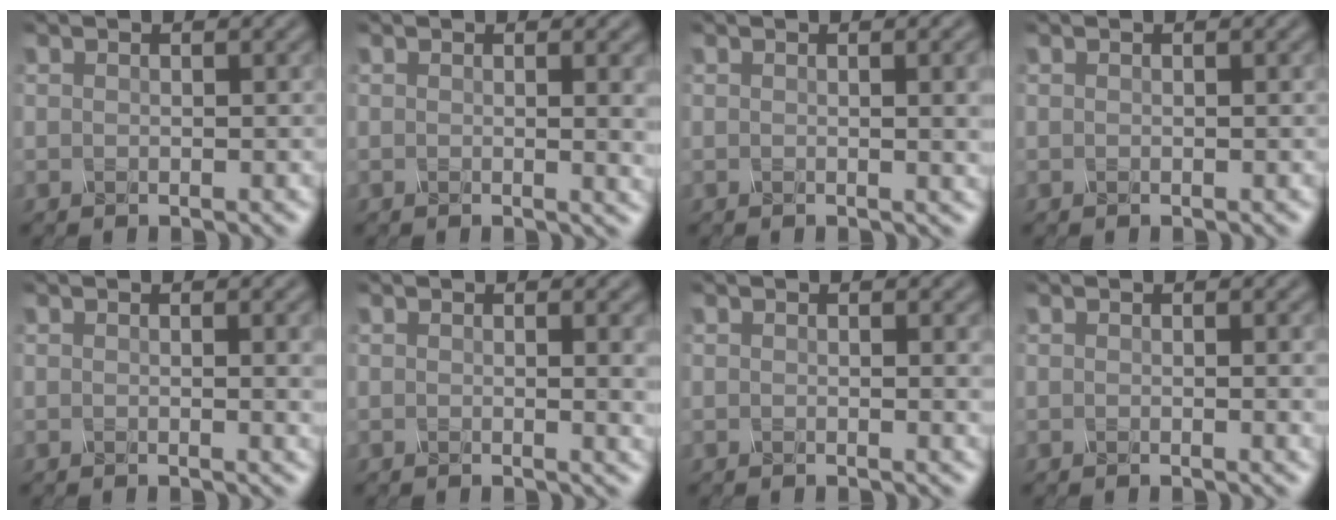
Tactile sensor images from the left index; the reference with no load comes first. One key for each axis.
{"total": 3.3, "fx": 0.3, "fy": 1.2, "fz": 3.1, "tx": -0.023, "ty": 0.001, "tz": 0.002}
{"total": 4.0, "fx": 0.3, "fy": 1.5, "fz": 3.7, "tx": -0.029, "ty": 0.006, "tz": 0.003}
{"total": 0.0}
{"total": 2.4, "fx": 0.2, "fy": 0.7, "fz": 2.3, "tx": -0.020, "ty": 0.000, "tz": -0.001}
{"total": 2.9, "fx": 0.3, "fy": 1.0, "fz": 2.7, "tx": -0.023, "ty": 0.000, "tz": 0.000}
{"total": 1.4, "fx": 0.1, "fy": 0.4, "fz": 1.3, "tx": -0.011, "ty": 0.000, "tz": -0.002}
{"total": 1.6, "fx": 0.0, "fy": 0.5, "fz": 1.5, "tx": -0.014, "ty": -0.001, "tz": -0.003}